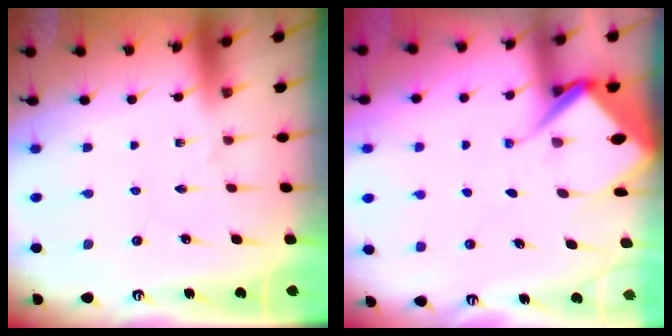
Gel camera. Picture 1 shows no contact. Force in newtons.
{"total": 8.0, "press": 7.9, "slide": 0.9}